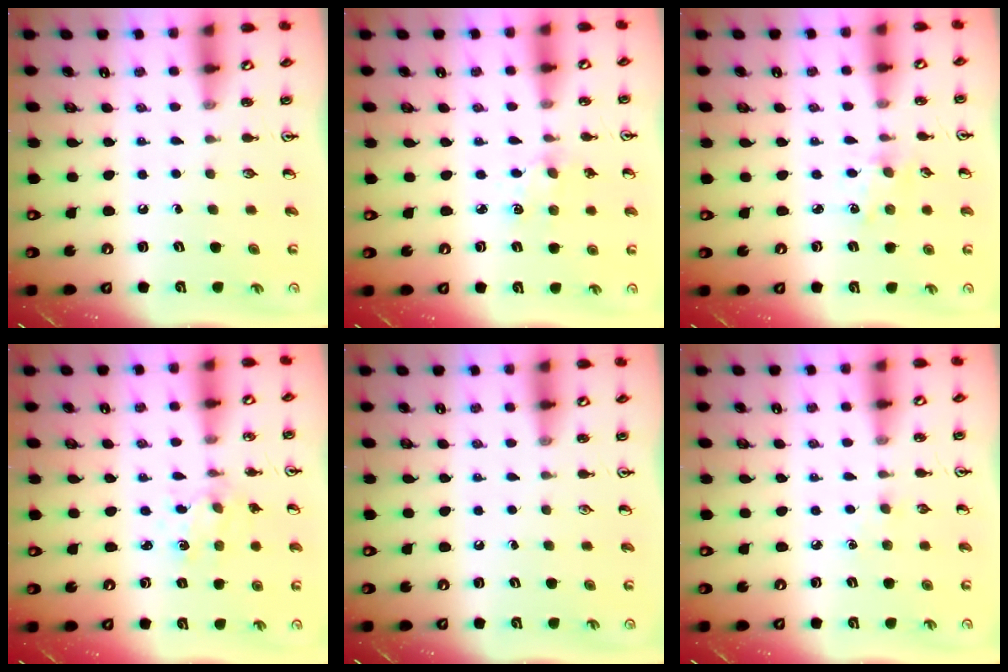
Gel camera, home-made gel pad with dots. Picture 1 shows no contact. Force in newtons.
{"total": 4.2, "press": 4.2, "slide": 0.6}
{"total": 1.6, "press": 1.5, "slide": 0.3}
{"total": 1.5, "press": 1.5, "slide": 0.0}
{"total": 0.0}
{"total": 2.6, "press": 2.5, "slide": 0.3}